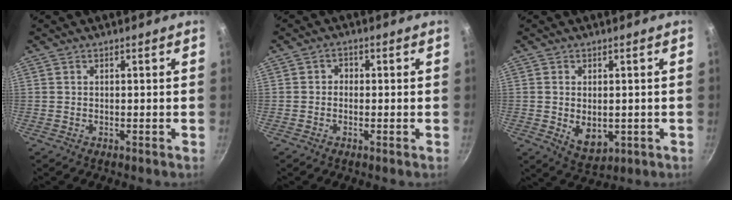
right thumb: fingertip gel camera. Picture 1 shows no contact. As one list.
[{"total": 2.1, "force": [-0.3, 1.9, 0.8], "torque": [0.001, 0.006, -0.012]}, {"total": 6.5, "force": [-0.6, 4.3, 4.8], "torque": [-0.067, -0.012, 0.003]}]